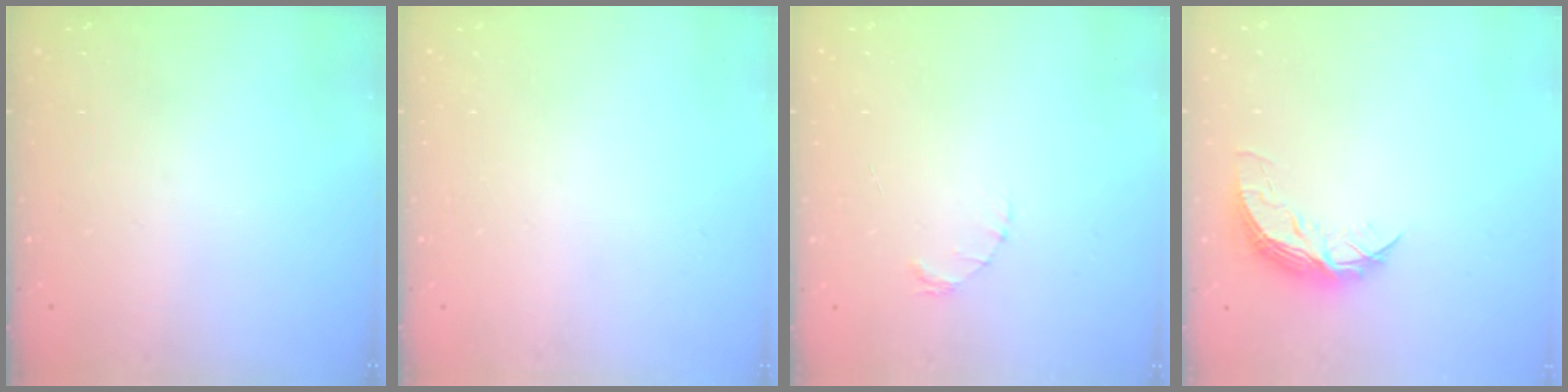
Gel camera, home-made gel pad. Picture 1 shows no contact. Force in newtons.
{"total": 0.0}
{"total": 1.6, "press": 1.5, "slide": 0.3}
{"total": 7.9, "press": 7.8, "slide": 0.6}